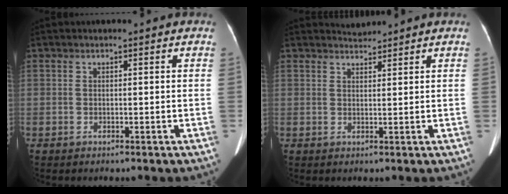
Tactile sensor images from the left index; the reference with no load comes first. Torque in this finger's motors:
{"motor_torque": [0.11, -0.23, -0.01, -0.01]}